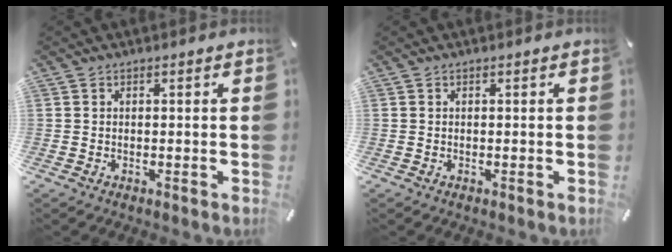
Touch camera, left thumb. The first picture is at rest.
{"total": 0.0}